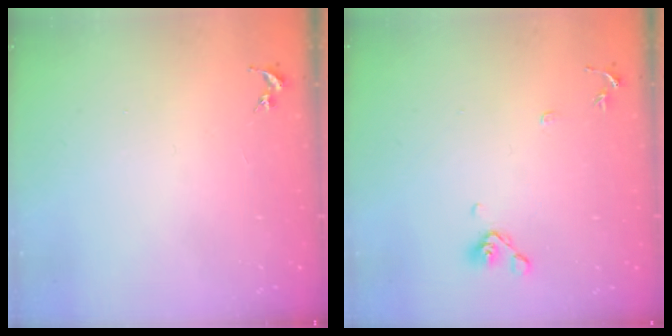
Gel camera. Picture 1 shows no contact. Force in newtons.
{"total": 8.9, "press": 8.7, "slide": 1.9}